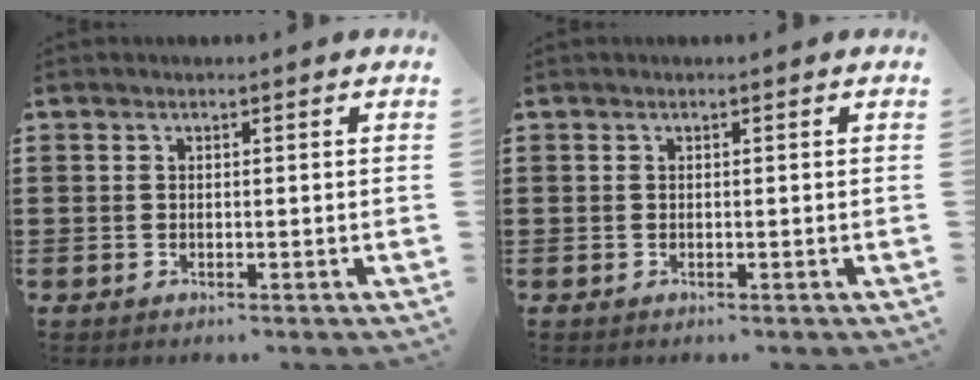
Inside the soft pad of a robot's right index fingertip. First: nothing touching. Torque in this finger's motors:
{"motor_torque": [-0.01, 0.01, 0.00, 0.00]}